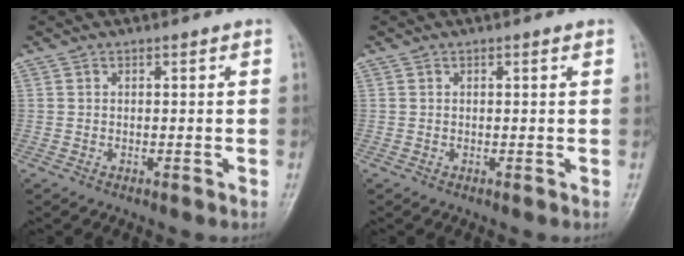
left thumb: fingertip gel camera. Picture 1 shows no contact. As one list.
[{"total": 0.6, "force": [0.4, 0.0, 0.5], "torque": [-0.009, 0.000, 0.004]}]